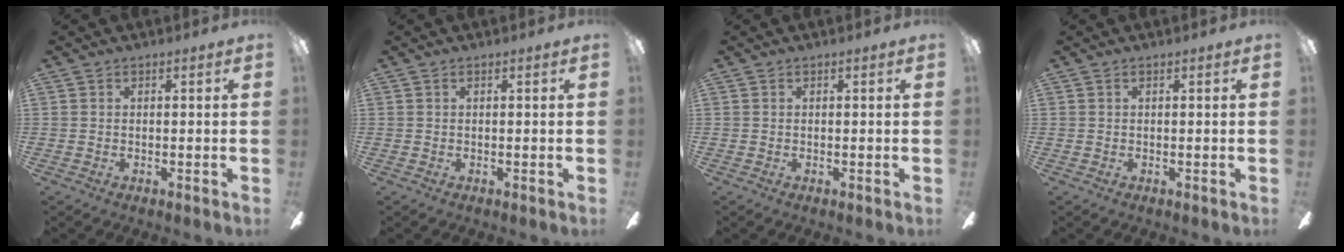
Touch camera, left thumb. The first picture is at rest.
{"total": 0.0}
{"total": 0.0}
{"total": 0.0}